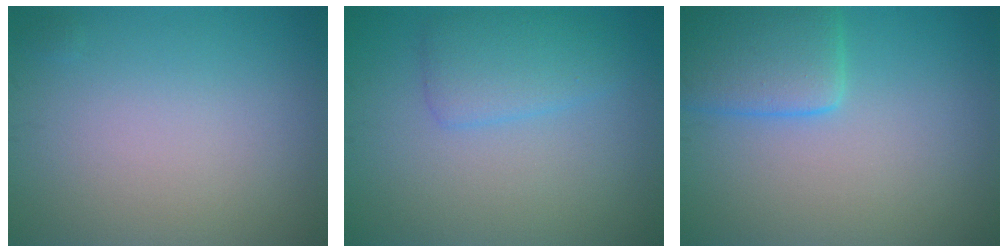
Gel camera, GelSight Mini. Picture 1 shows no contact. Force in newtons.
{"total": 3.0, "press": 3.0, "slide": 0.2}
{"total": 4.7, "press": 4.7, "slide": 0.3}